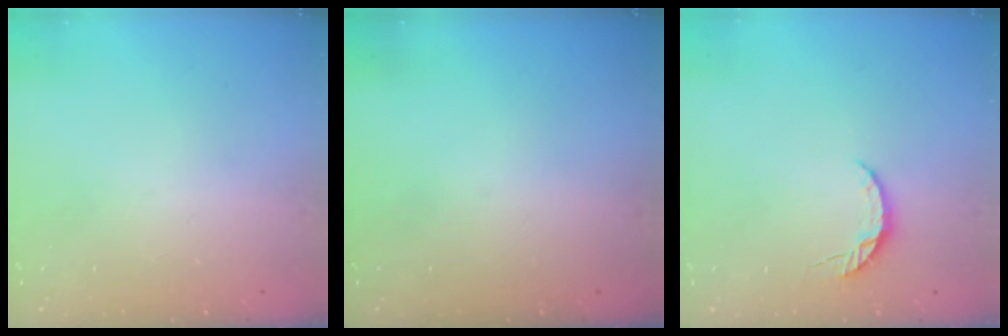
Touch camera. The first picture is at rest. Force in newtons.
{"total": 0.0}
{"total": 4.6, "press": 4.6, "slide": 0.6}